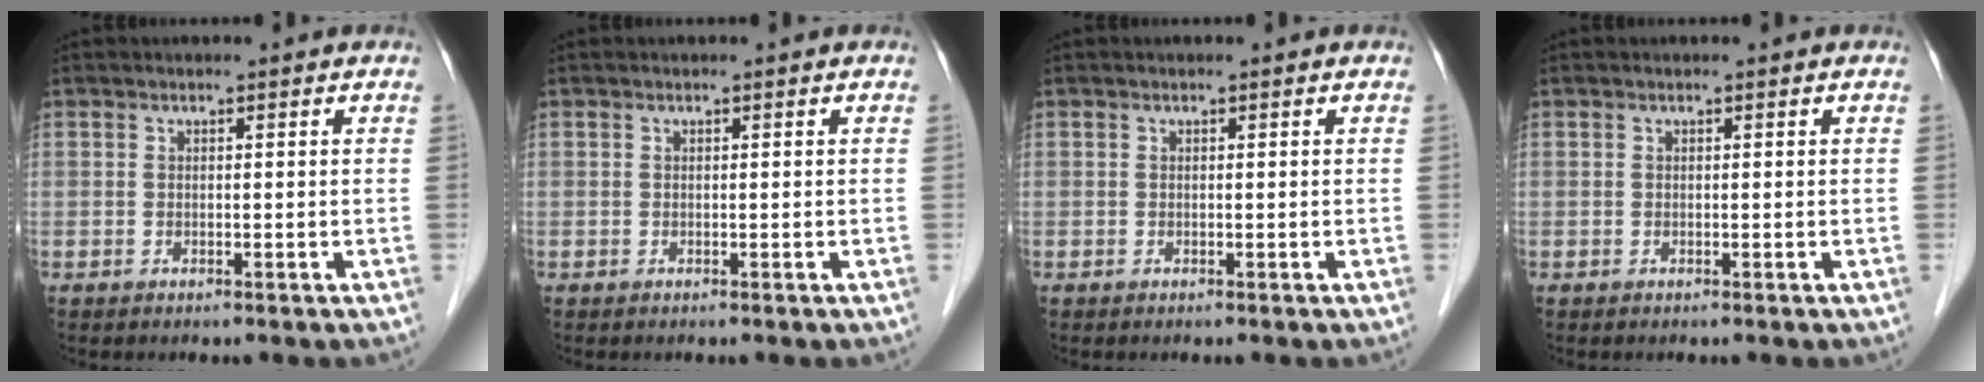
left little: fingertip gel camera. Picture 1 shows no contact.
{"total": 0.0}
{"total": 0.0}
{"total": 0.0}